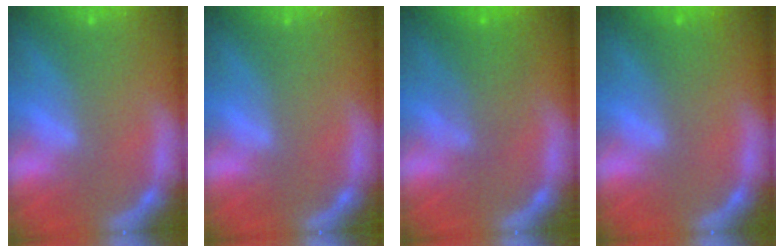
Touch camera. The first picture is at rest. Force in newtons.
{"total": 0.0}
{"total": 3.5}
{"total": 1.4}